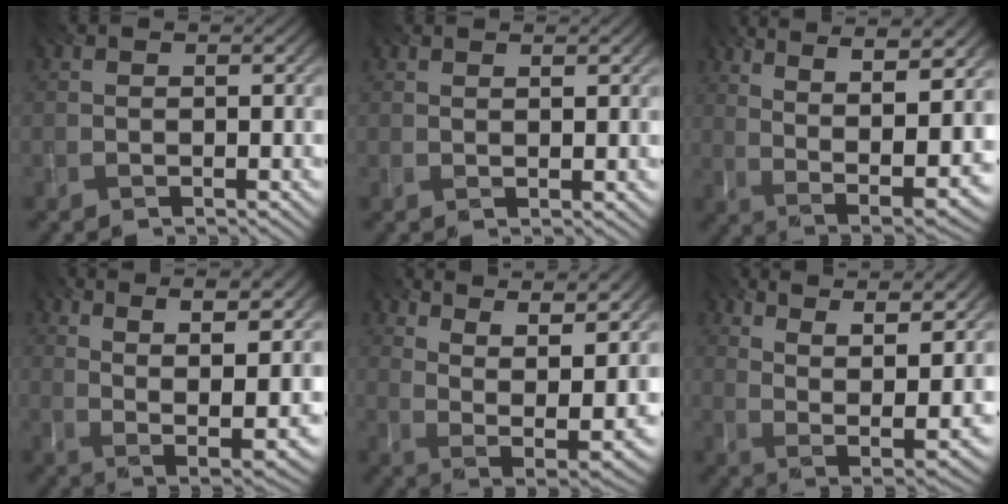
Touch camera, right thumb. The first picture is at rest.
{"total": 1.5, "force": [1.1, 0.0, 1.0], "torque": [-0.013, -0.002, 0.021]}
{"total": 13.9, "force": [5.2, 4.6, 12.1], "torque": [-0.205, 0.022, 0.089]}
{"total": 12.6, "force": [4.8, 3.9, 10.9], "torque": [-0.181, 0.019, 0.077]}
{"total": 14.5, "force": [8.4, 5.1, 10.6], "torque": [-0.184, 0.014, 0.126]}
{"total": 13.5, "force": [7.8, 4.2, 10.2], "torque": [-0.182, 0.012, 0.122]}